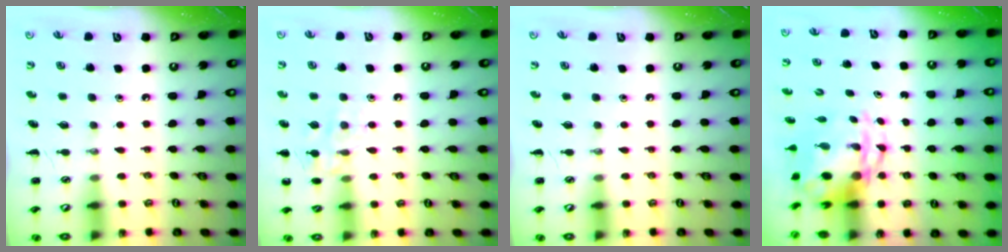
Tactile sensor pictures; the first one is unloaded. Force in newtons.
{"total": 9.9, "press": 9.8, "slide": 1.6}
{"total": 0.0}
{"total": 5.9, "press": 5.6, "slide": 2.0}